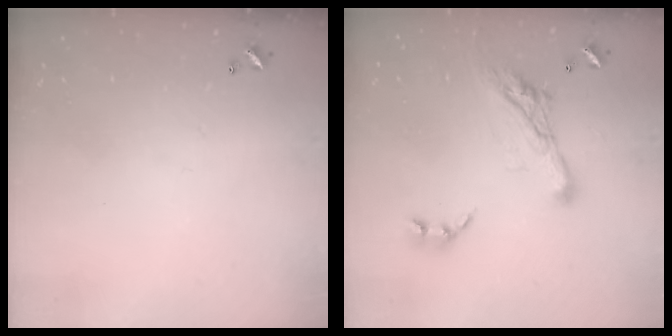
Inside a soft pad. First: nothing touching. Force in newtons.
{"total": 13.4, "press": 13.3, "slide": 1.4}